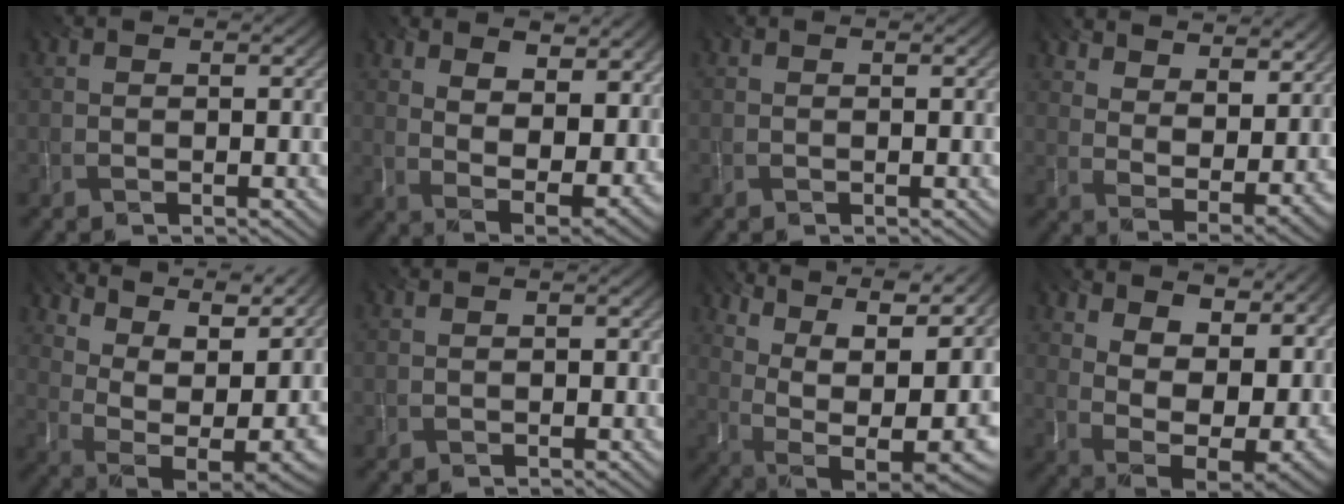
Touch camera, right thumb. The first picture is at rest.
{"total": 14.2, "force": [7.1, 6.6, 10.4], "torque": [-0.175, 0.017, 0.102]}
{"total": 0.0}
{"total": 12.2, "force": [9.1, 4.5, 6.7], "torque": [-0.126, -0.012, 0.130]}
{"total": 15.6, "force": [10.3, 6.0, 10.0], "torque": [-0.152, 0.025, 0.150]}
{"total": 0.6, "force": [-0.5, 0.2, -0.2], "torque": [0.008, -0.001, -0.008]}
{"total": 16.5, "force": [6.4, 8.1, 12.8], "torque": [-0.202, 0.026, 0.129]}
{"total": 16.3, "force": [8.5, 7.4, 11.7], "torque": [-0.196, 0.036, 0.122]}